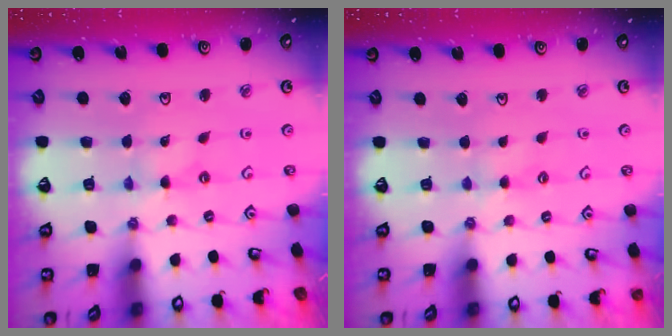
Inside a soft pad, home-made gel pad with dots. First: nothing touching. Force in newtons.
{"total": 2.1, "press": 2.1, "slide": 0.4}